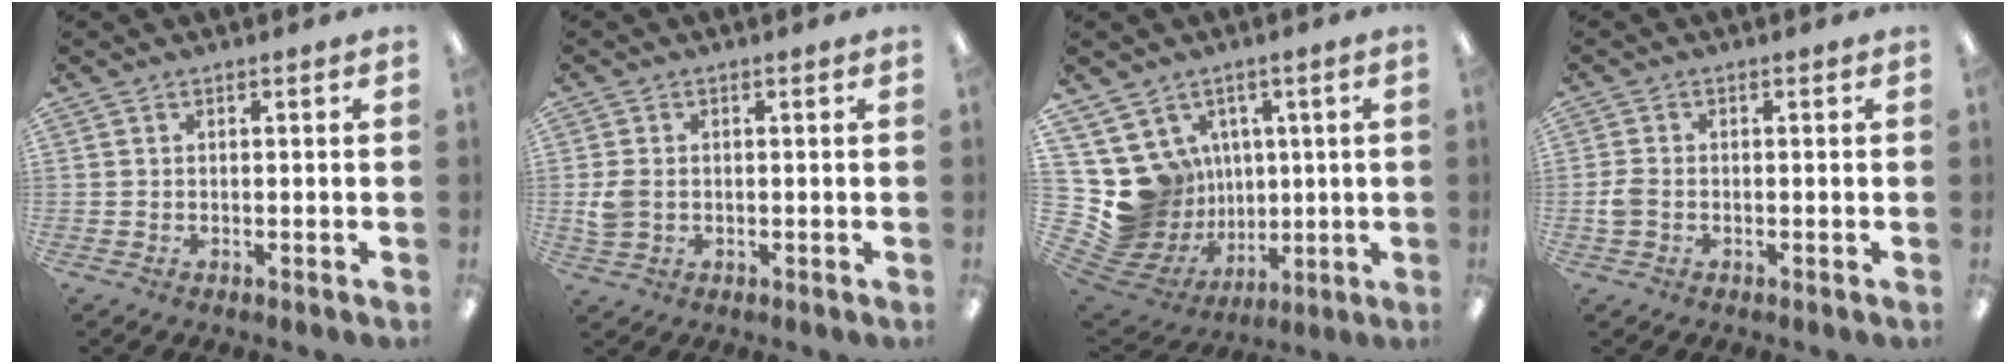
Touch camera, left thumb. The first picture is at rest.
{"total": 3.7, "force": [-0.1, 2.8, 2.3], "torque": [-0.049, 0.005, -0.002]}
{"total": 14.2, "force": [2.5, 13.6, 3.1], "torque": [-0.091, -0.041, 0.078]}
{"total": 2.9, "force": [-0.8, 2.1, 1.8], "torque": [-0.038, 0.003, -0.016]}